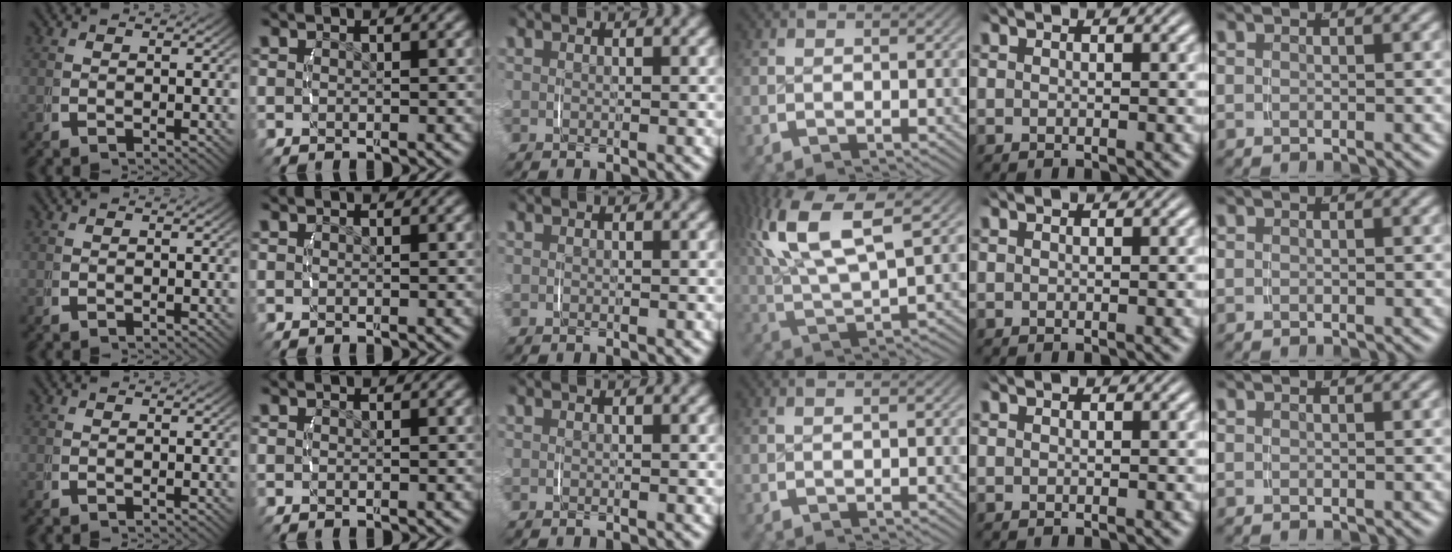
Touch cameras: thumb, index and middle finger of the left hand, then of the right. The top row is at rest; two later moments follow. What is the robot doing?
{"motion": "lift_and_place", "object": "string"}